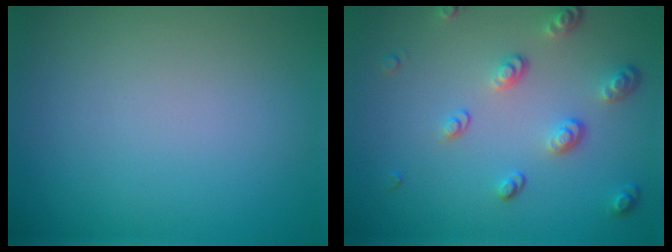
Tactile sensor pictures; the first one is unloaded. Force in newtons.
{"total": 3.3, "press": 2.5, "slide": 2.1}